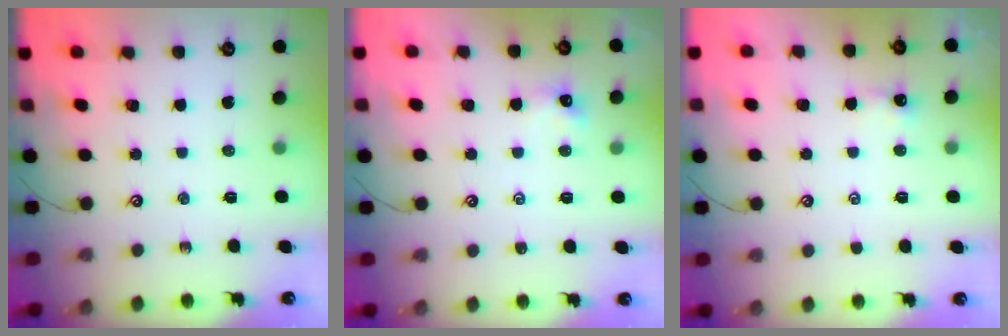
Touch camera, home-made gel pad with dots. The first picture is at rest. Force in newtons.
{"total": 2.5, "press": 2.4, "slide": 0.7}
{"total": 1.6, "press": 1.5, "slide": 0.3}